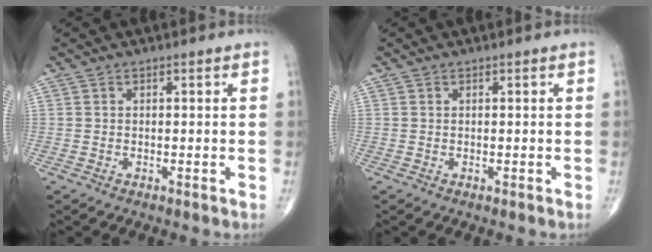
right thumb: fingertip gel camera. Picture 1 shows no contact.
{"total": 0.0}